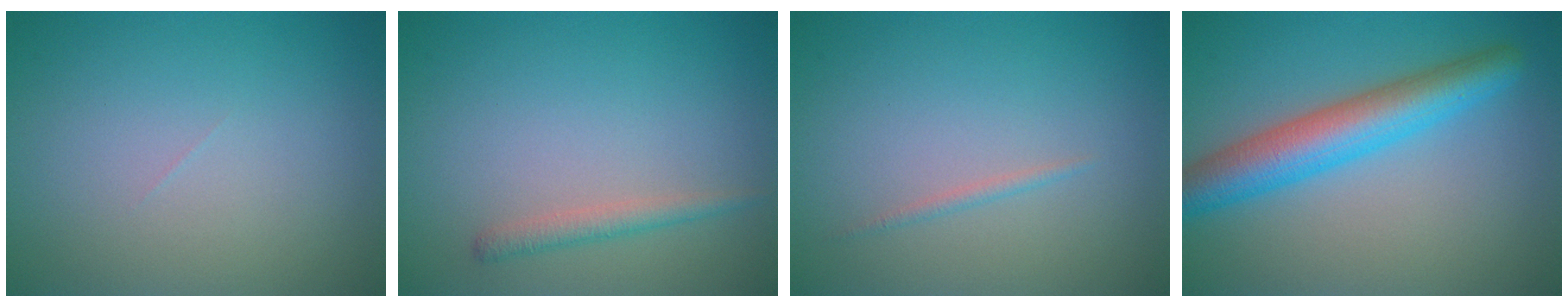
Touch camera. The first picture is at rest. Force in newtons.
{"total": 1.5, "press": 1.5, "slide": 0.1}
{"total": 0.6, "press": 0.6, "slide": 0.0}
{"total": 6.2, "press": 6.2, "slide": 0.3}